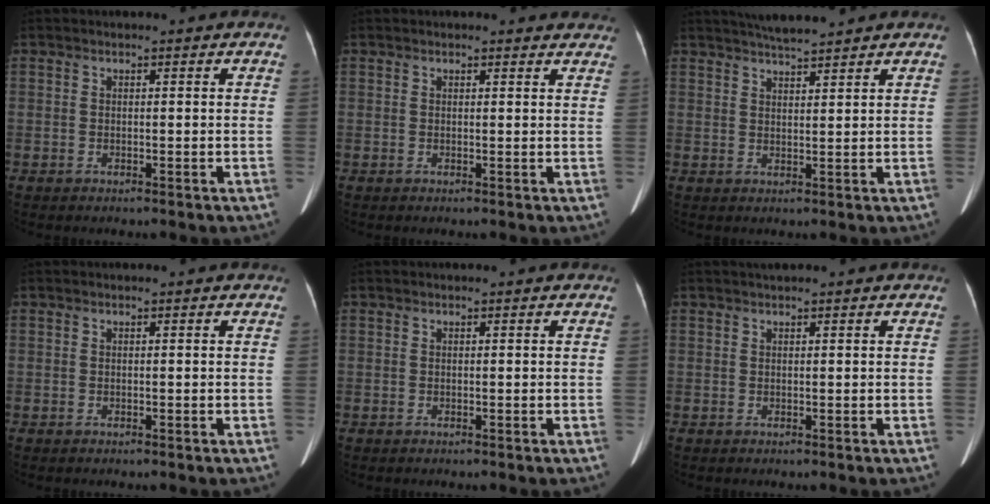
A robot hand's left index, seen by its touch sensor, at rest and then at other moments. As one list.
[{"total": 3.7, "force": [3.5, 1.0, 0.5], "torque": [0.002, -0.003, 0.018]}, {"total": 5.5, "force": [5.1, -0.3, 2.1], "torque": [-0.037, 0.017, 0.087]}, {"total": 0.0}, {"total": 0.0}, {"total": 1.1, "force": [1.0, 0.0, 0.6], "torque": [-0.008, 0.015, 0.019]}]